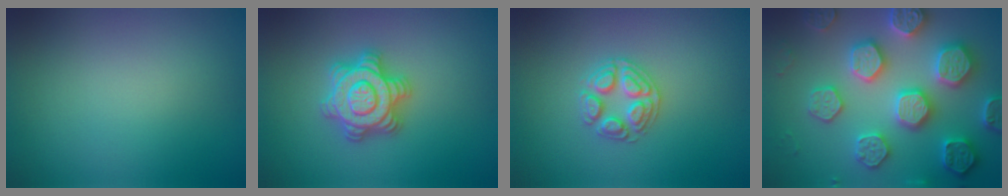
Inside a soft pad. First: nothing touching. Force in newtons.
{"total": 4.9, "press": 4.8, "slide": 0.7}
{"total": 2.6, "press": 2.6, "slide": 0.2}
{"total": 7.8, "press": 7.7, "slide": 1.7}